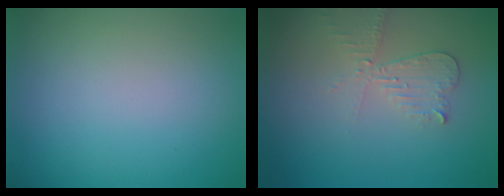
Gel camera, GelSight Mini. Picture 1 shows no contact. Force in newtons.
{"total": 2.6, "press": 2.5, "slide": 0.6}